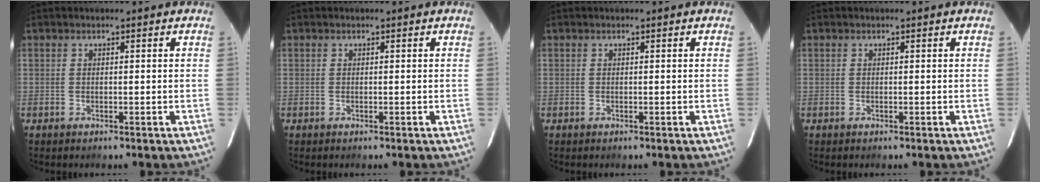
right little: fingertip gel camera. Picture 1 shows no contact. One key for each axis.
{"total": 0.0}
{"total": 0.0}
{"total": 0.0}